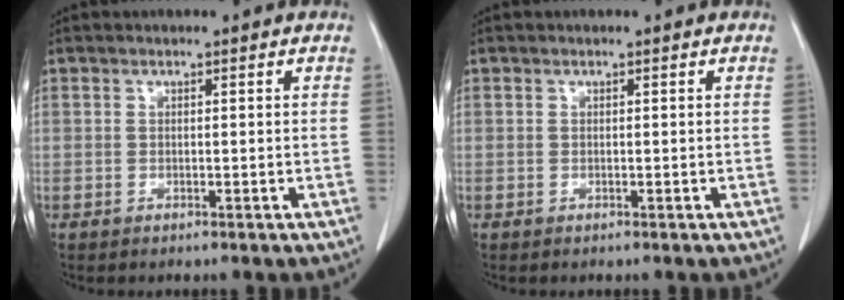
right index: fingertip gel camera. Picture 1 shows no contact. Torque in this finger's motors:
{"motor_torque": [0.00, 0.00, 0.00, 0.00]}